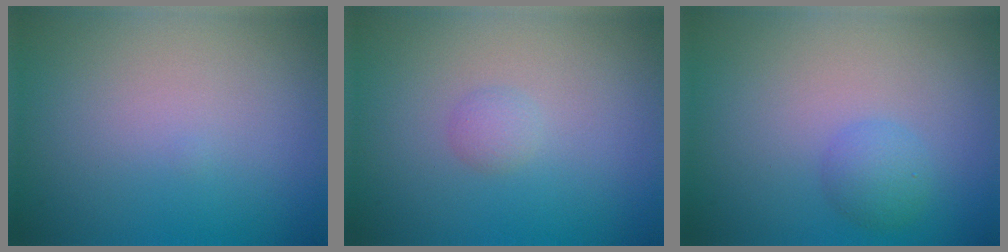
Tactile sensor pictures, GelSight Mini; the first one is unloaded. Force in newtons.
{"total": 1.0, "press": 1.0, "slide": 0.0}
{"total": 1.8, "press": 1.8, "slide": 0.1}